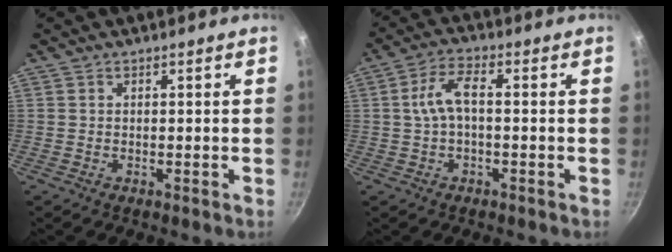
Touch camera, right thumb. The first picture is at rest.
{"total": 6.0, "force": [-0.2, 2.8, 5.3], "torque": [-0.112, 0.026, -0.007]}